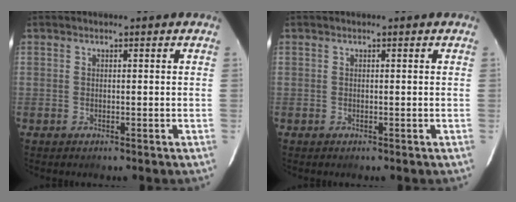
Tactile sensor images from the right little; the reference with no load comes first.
{"total": 0.0}